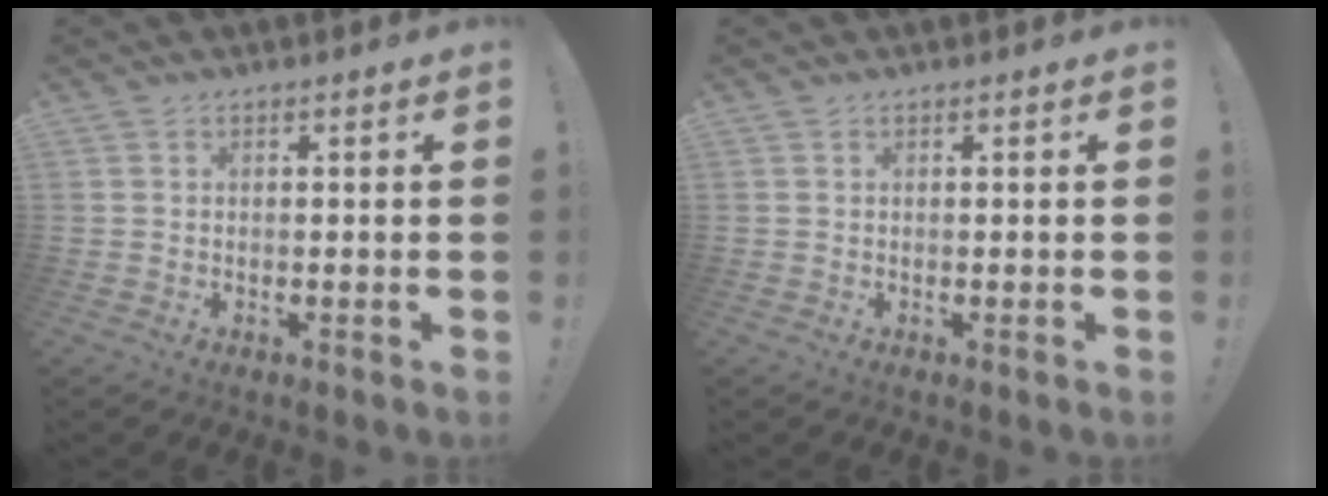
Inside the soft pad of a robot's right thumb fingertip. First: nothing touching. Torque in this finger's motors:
{"motor_torque": [-0.23, 0.41, 0.03, -0.11, 0.00]}